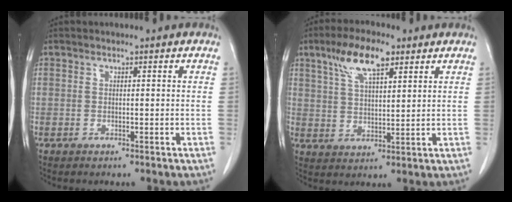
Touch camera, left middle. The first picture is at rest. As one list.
[{"total": 9.3, "force": [5.4, 3.0, 6.9], "torque": [-0.135, 0.014, 0.103]}]